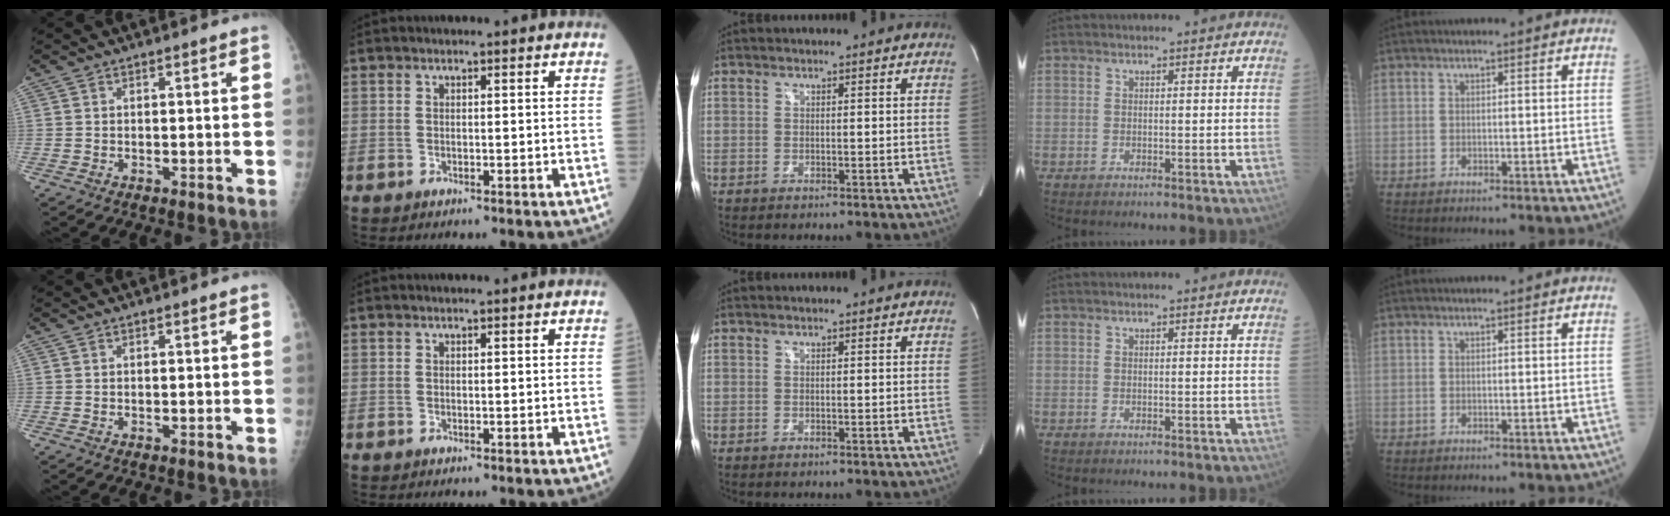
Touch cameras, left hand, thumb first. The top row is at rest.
{}